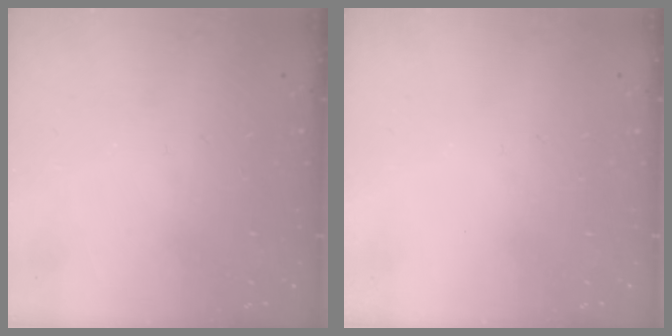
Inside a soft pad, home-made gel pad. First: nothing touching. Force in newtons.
{"total": 0.0}